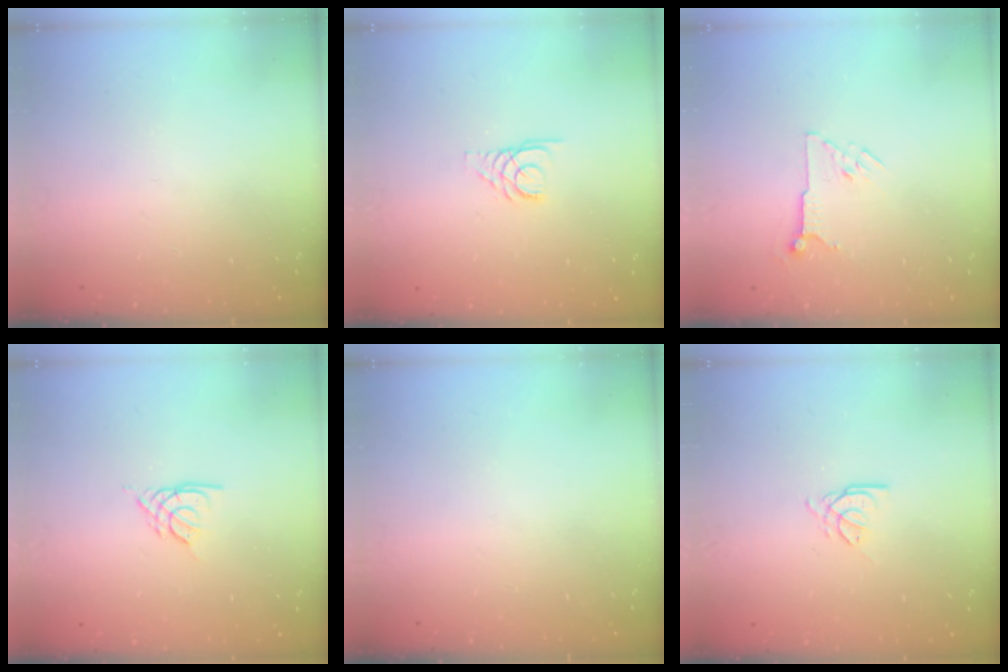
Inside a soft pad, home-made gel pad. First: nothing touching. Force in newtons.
{"total": 3.4, "press": 3.3, "slide": 0.3}
{"total": 6.3, "press": 6.3, "slide": 0.5}
{"total": 2.6, "press": 2.6, "slide": 0.6}
{"total": 0.0}
{"total": 0.9, "press": 0.8, "slide": 0.2}